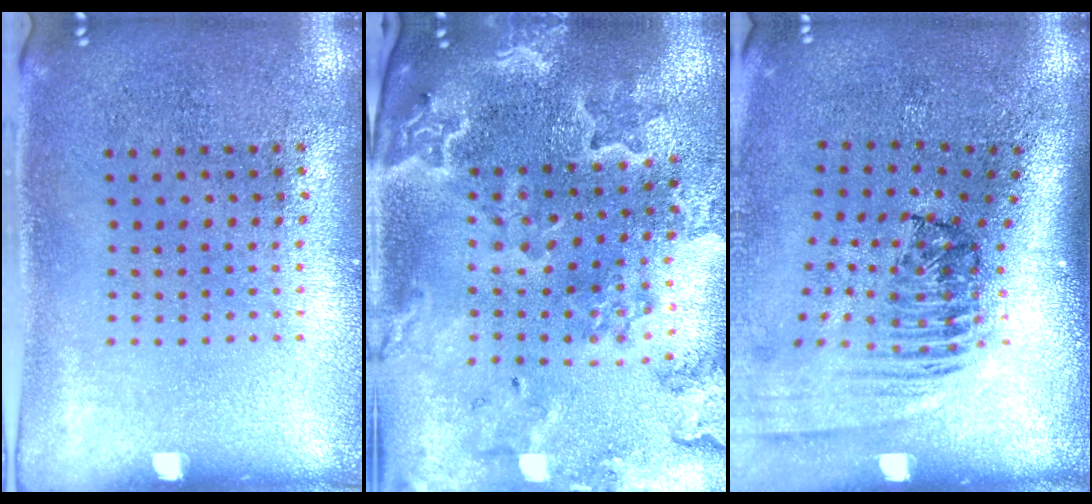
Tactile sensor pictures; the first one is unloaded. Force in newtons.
{"total": 2.7, "press": 2.5, "slide": 0.9}
{"total": 2.5, "press": 1.7, "slide": 1.8}